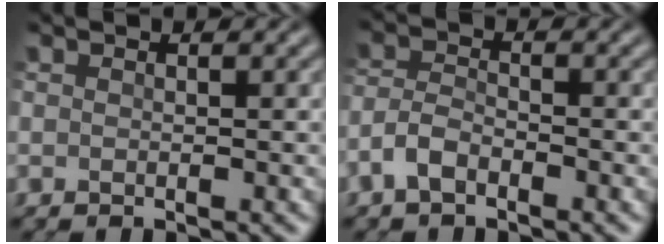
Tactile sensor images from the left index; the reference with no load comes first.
{"total": 2.6, "force": [-1.7, 1.2, 1.6], "torque": [-0.034, 0.005, -0.042]}